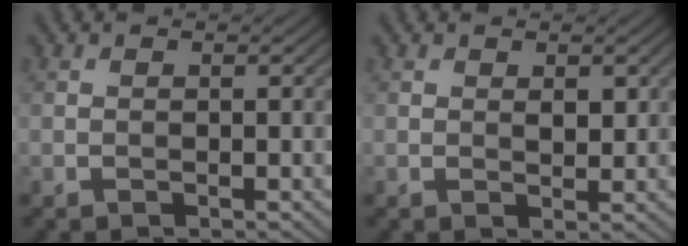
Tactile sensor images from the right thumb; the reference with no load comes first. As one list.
[{"total": 1.8, "force": [0.7, 0.9, 1.3], "torque": [-0.020, -0.006, 0.014]}]